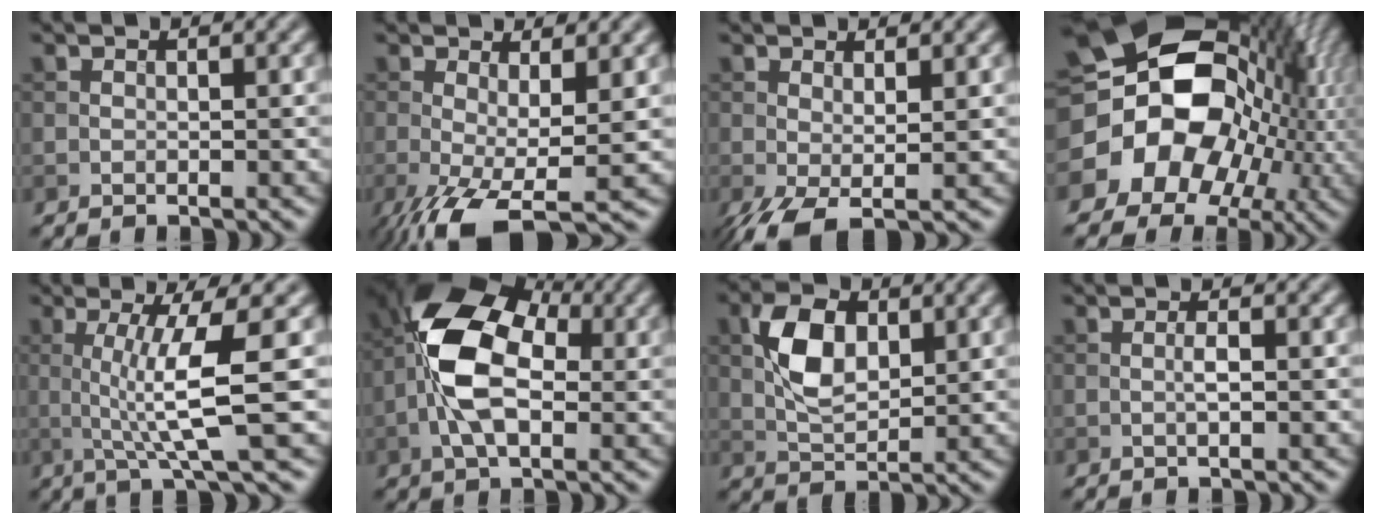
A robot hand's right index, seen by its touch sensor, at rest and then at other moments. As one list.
[{"total": 6.5, "force": [-2.4, 1.7, 5.8], "torque": [-0.114, -0.020, -0.043]}, {"total": 3.5, "force": [-0.9, 1.1, 3.2], "torque": [-0.069, -0.008, -0.021]}, {"total": 18.6, "force": [-1.2, 14.6, 11.4], "torque": [-0.180, -0.014, -0.040]}, {"total": 6.4, "force": [0.4, 0.9, 6.3], "torque": [-0.109, -0.001, 0.009]}, {"total": 9.8, "force": [-0.4, 5.8, 7.9], "torque": [-0.159, 0.015, -0.021]}, {"total": 5.5, "force": [1.4, 3.1, 4.3], "torque": [-0.085, 0.005, 0.024]}, {"total": 0.9, "force": [-0.1, 0.0, 0.9], "torque": [-0.017, 0.002, -0.005]}]